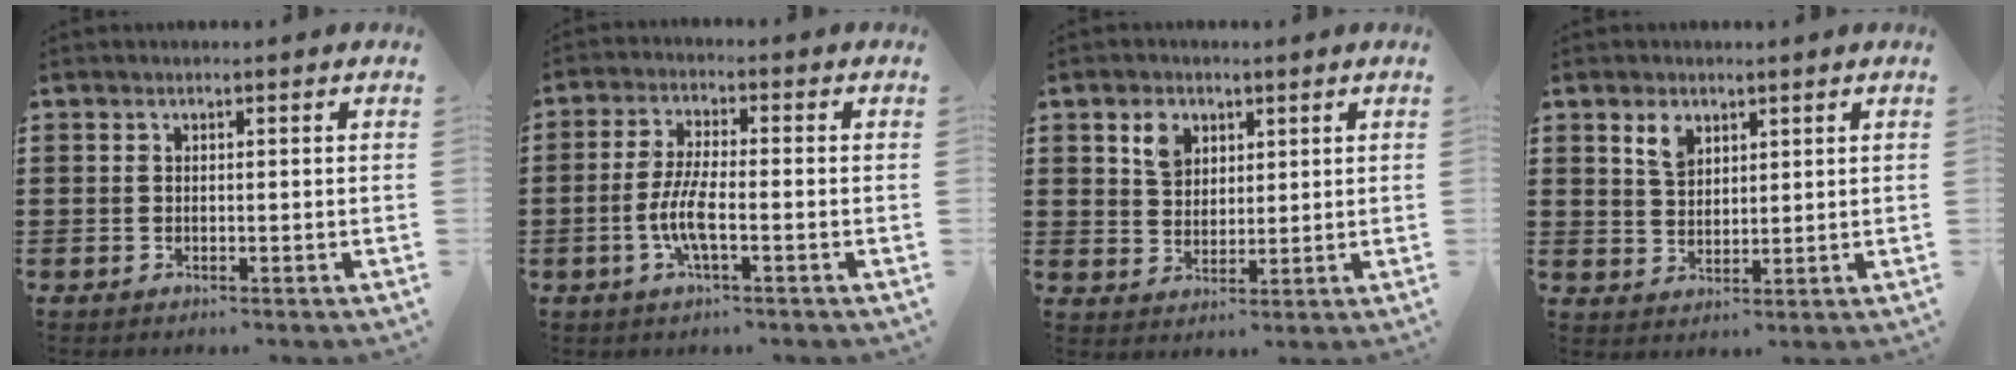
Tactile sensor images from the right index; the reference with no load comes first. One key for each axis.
{"total": 5.9, "fx": -1.9, "fy": 1.4, "fz": 5.4, "tx": -0.126, "ty": -0.009, "tz": -0.045}
{"total": 4.3, "fx": 2.4, "fy": 3.1, "fz": 1.7, "tx": -0.038, "ty": 0.007, "tz": 0.042}
{"total": 3.6, "fx": 2.3, "fy": 2.1, "fz": 1.9, "tx": -0.037, "ty": 0.003, "tz": 0.041}